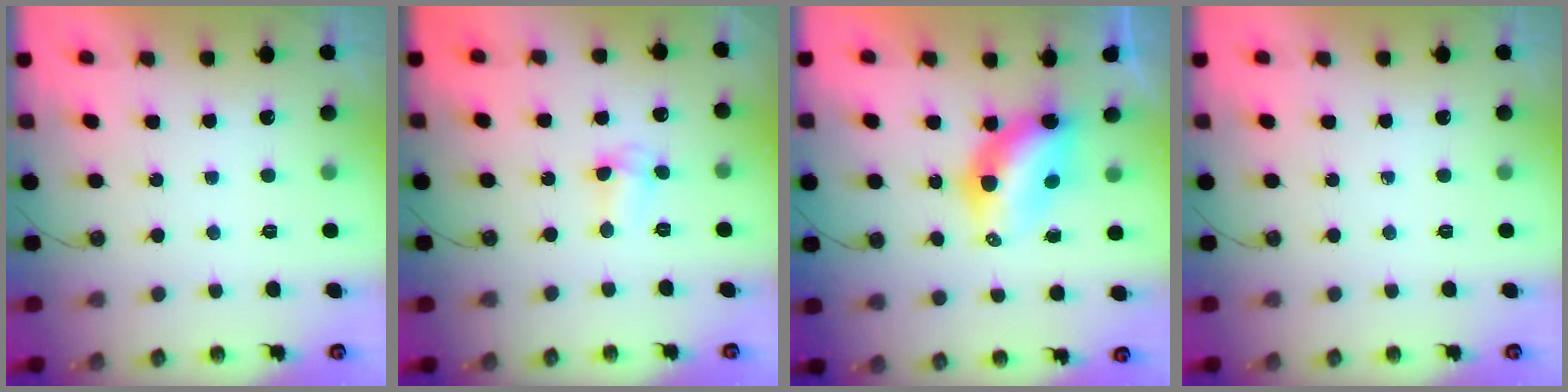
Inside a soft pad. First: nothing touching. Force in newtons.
{"total": 3.0, "press": 2.9, "slide": 0.5}
{"total": 7.0, "press": 7.0, "slide": 0.6}
{"total": 0.0}